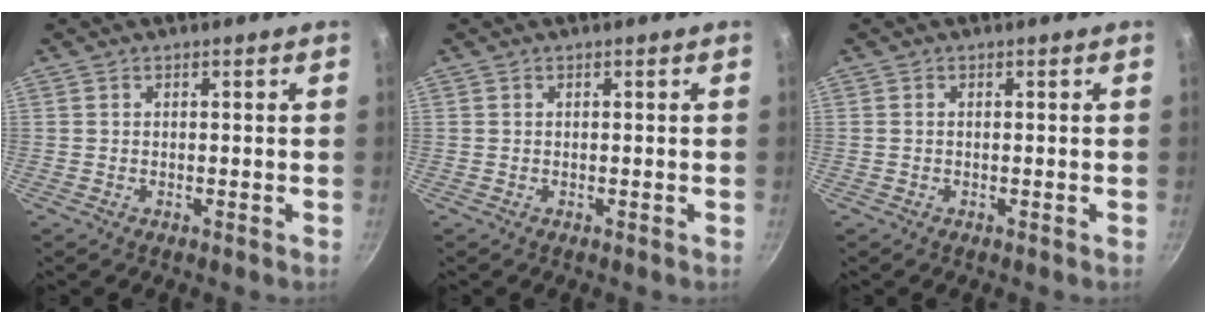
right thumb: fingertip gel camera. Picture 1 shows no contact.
{"total": 0.0}
{"total": 0.0}